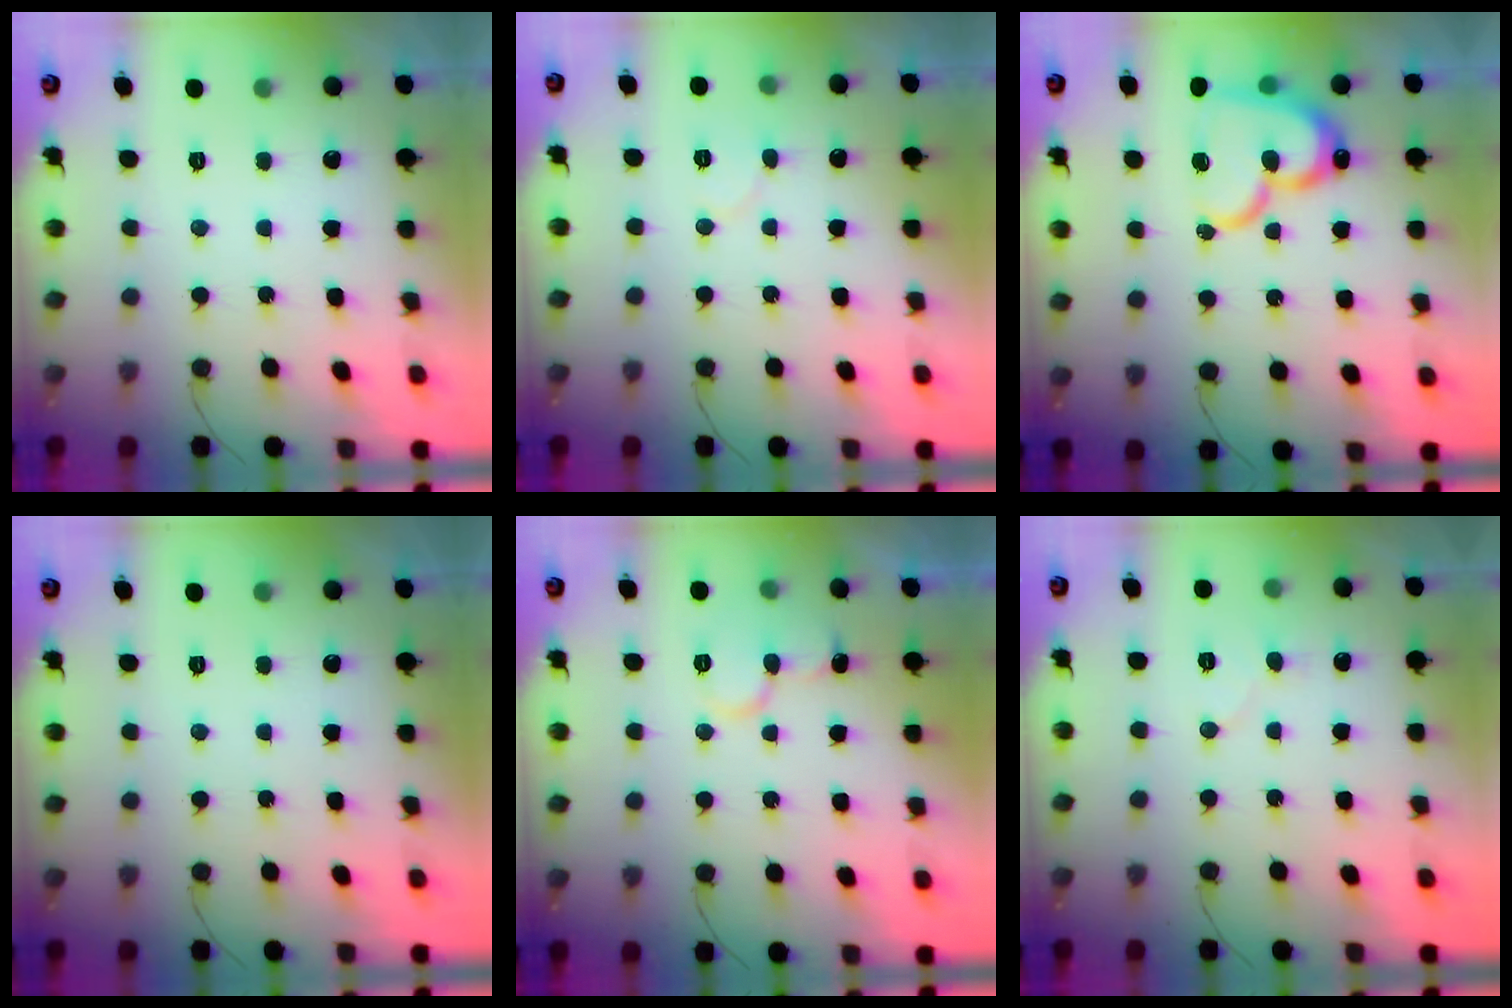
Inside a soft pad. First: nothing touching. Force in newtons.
{"total": 5.1, "press": 5.0, "slide": 0.5}
{"total": 18.4, "press": 18.3, "slide": 1.5}
{"total": 0.0}
{"total": 9.9, "press": 9.8, "slide": 1.0}
{"total": 5.8, "press": 5.8, "slide": 0.5}